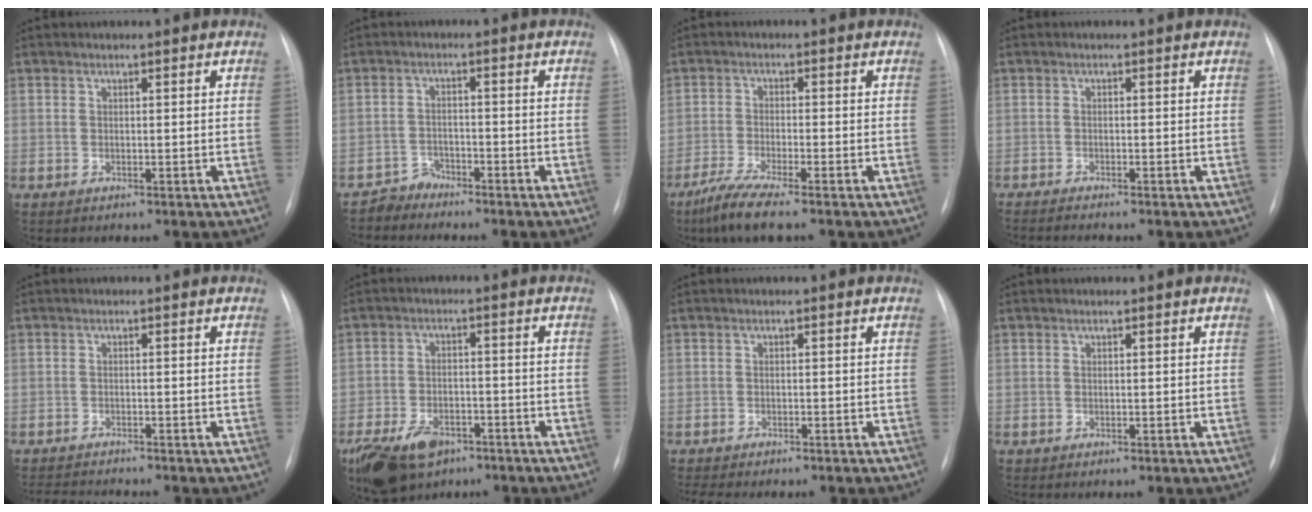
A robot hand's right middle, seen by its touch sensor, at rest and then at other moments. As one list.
[{"total": 2.8, "force": [-2.5, 0.6, -1.0], "torque": [0.026, -0.005, -0.050]}, {"total": 6.1, "force": [-4.6, 0.0, 4.1], "torque": [-0.085, -0.021, -0.087]}, {"total": 4.3, "force": [-3.7, -0.1, 2.1], "torque": [-0.027, -0.009, -0.053]}, {"total": 4.3, "force": [-4.2, -0.1, 1.0], "torque": [-0.015, -0.015, -0.067]}, {"total": 12.8, "force": [-7.7, 7.7, 6.8], "torque": [-0.152, -0.005, -0.122]}, {"total": 5.1, "force": [-4.4, 1.4, 2.1], "torque": [-0.027, -0.005, -0.062]}, {"total": 0.0}]